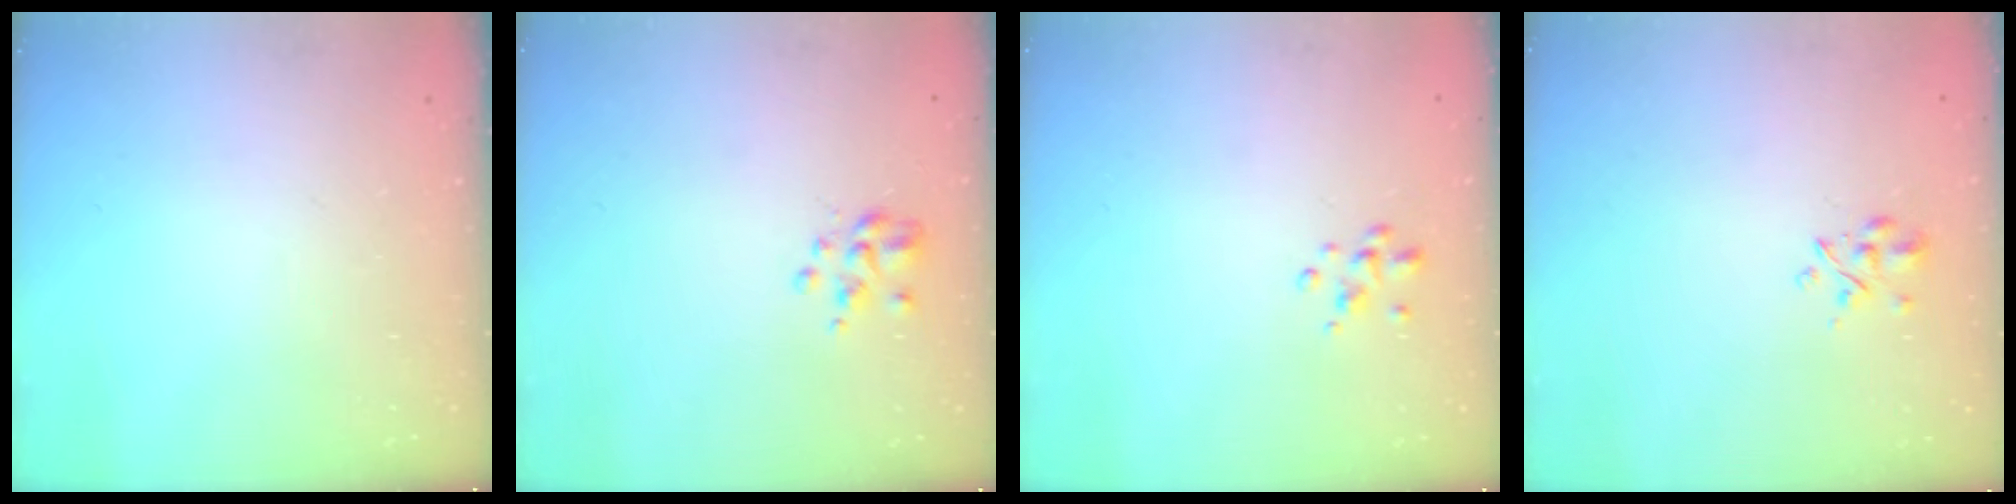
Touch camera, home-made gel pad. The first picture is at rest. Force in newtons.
{"total": 2.0, "press": 1.9, "slide": 0.6}
{"total": 2.2, "press": 2.1, "slide": 0.4}
{"total": 2.6, "press": 2.4, "slide": 1.0}